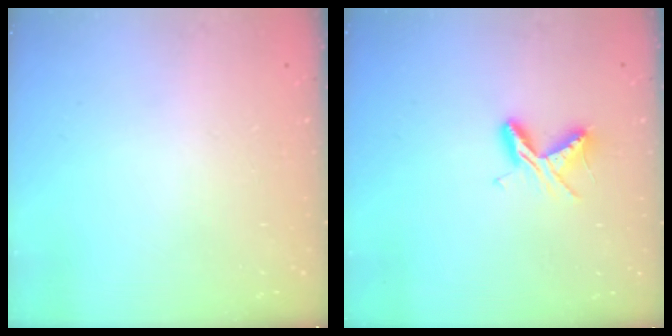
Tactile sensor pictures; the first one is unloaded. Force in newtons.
{"total": 6.1, "press": 6.1, "slide": 0.6}